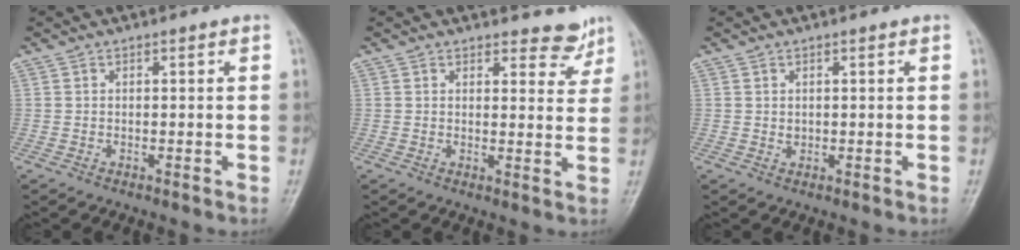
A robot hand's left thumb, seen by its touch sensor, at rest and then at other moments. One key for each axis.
{"total": 4.7, "fx": 4.1, "fy": 2.1, "fz": 0.9, "tx": 0.016, "ty": -0.033, "tz": 0.044}
{"total": 1.1, "fx": 0.5, "fy": 0.7, "fz": 0.7, "tx": -0.005, "ty": -0.004, "tz": 0.011}